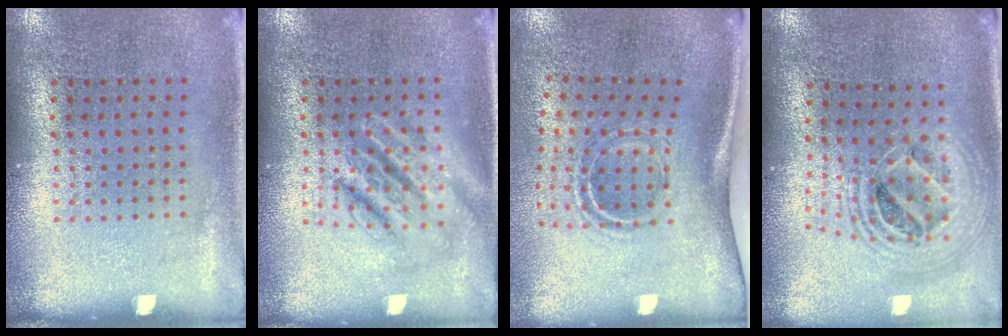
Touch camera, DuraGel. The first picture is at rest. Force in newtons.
{"total": 2.6, "press": 2.6, "slide": 0.3}
{"total": 1.9, "press": 1.2, "slide": 1.5}
{"total": 2.2, "press": 1.7, "slide": 1.4}